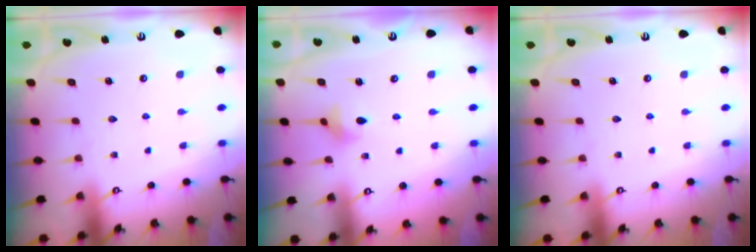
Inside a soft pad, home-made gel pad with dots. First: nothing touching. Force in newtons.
{"total": 3.7, "press": 3.7, "slide": 0.6}
{"total": 0.0}